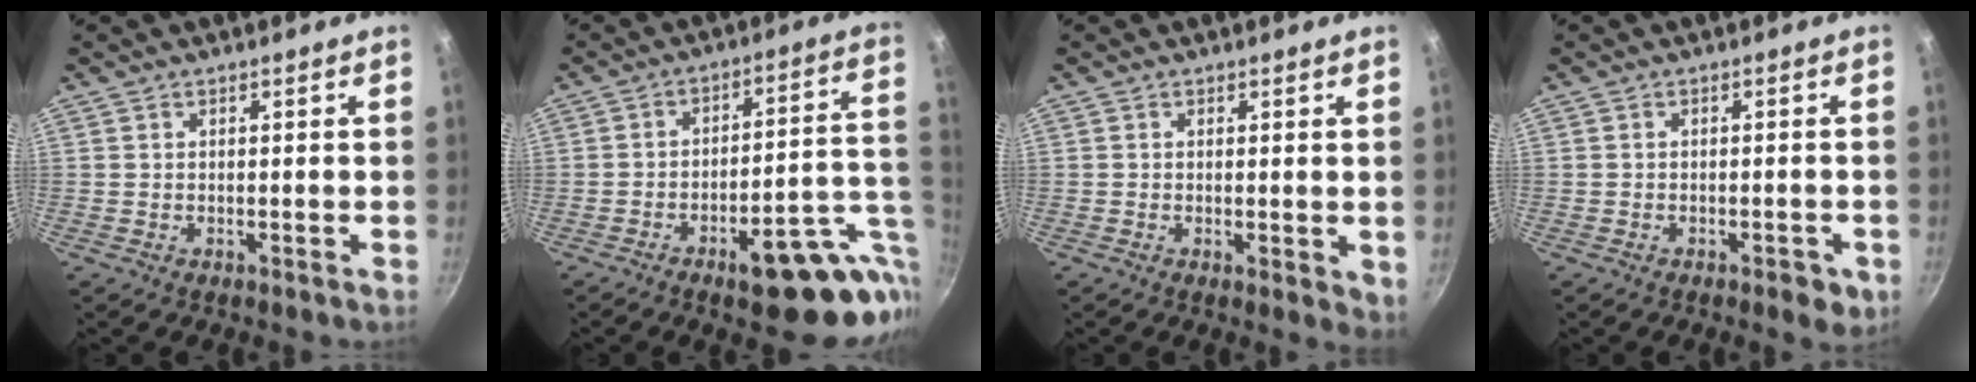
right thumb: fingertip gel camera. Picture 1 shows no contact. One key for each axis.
{"total": 20.5, "fx": -8.2, "fy": 6.6, "fz": 17.7, "tx": -0.152, "ty": 0.062, "tz": -0.098}
{"total": 3.4, "fx": 0.1, "fy": 1.2, "fz": 3.2, "tx": -0.045, "ty": -0.012, "tz": 0.000}
{"total": 3.1, "fx": -1.5, "fy": 1.3, "fz": 2.4, "tx": -0.028, "ty": 0.004, "tz": -0.018}